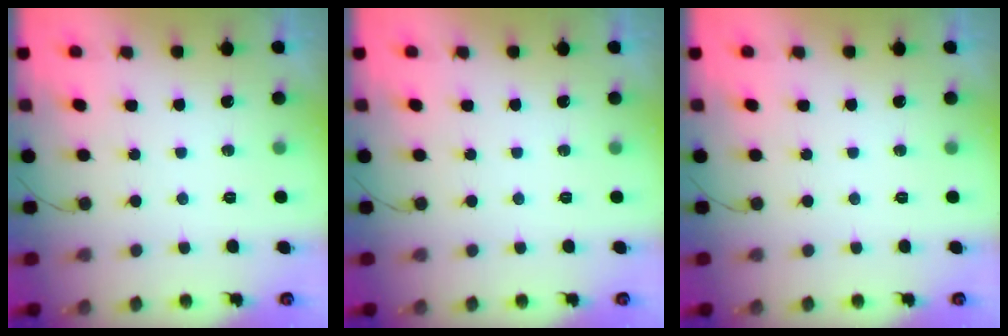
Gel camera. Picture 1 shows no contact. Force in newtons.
{"total": 0.0}
{"total": 0.0}